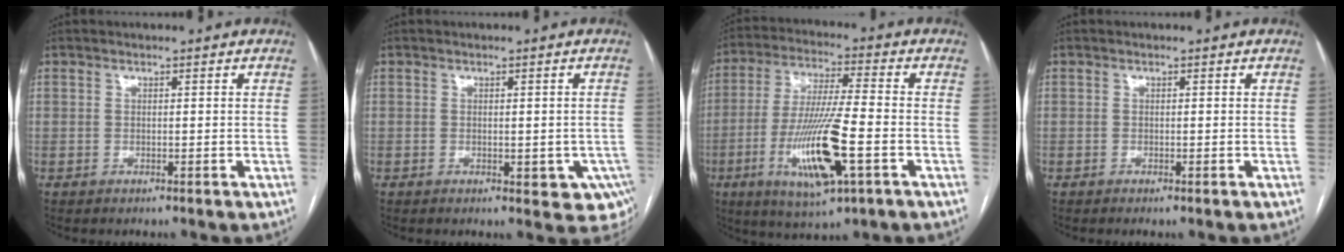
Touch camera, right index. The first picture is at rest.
{"total": 6.6, "force": [-2.2, 3.4, 5.2], "torque": [-0.038, 0.003, -0.022]}
{"total": 15.2, "force": [-4.9, 1.6, 14.3], "torque": [-0.284, -0.021, -0.085]}
{"total": 0.5, "force": [-0.3, 0.0, 0.5], "torque": [-0.011, 0.000, -0.004]}